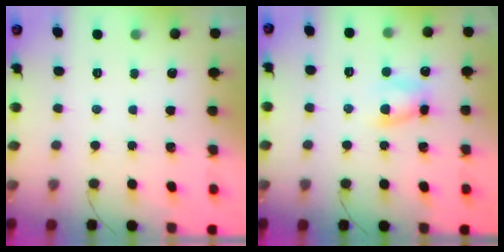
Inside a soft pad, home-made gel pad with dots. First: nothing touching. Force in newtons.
{"total": 5.7, "press": 5.7, "slide": 0.8}